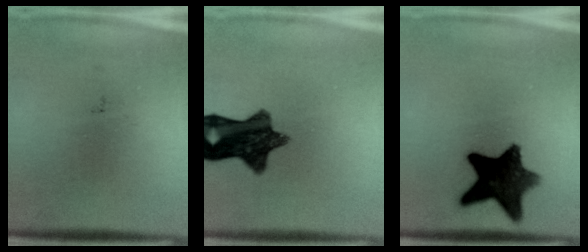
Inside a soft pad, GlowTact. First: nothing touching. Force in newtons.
{"total": 10.7}
{"total": 11.8}